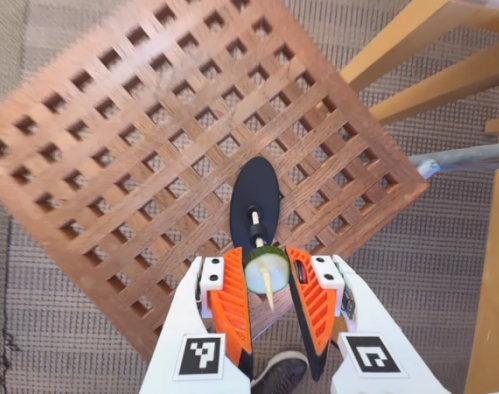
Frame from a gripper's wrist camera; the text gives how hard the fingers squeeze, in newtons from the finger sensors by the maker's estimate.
{"total": 11.3, "left": 11.1, "right": 11.5}